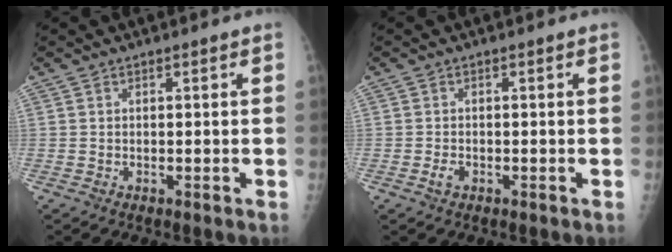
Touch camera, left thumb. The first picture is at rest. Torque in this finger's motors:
{"motor_torque": [-0.22, 0.10, 0.17, 0.13, 0.00]}